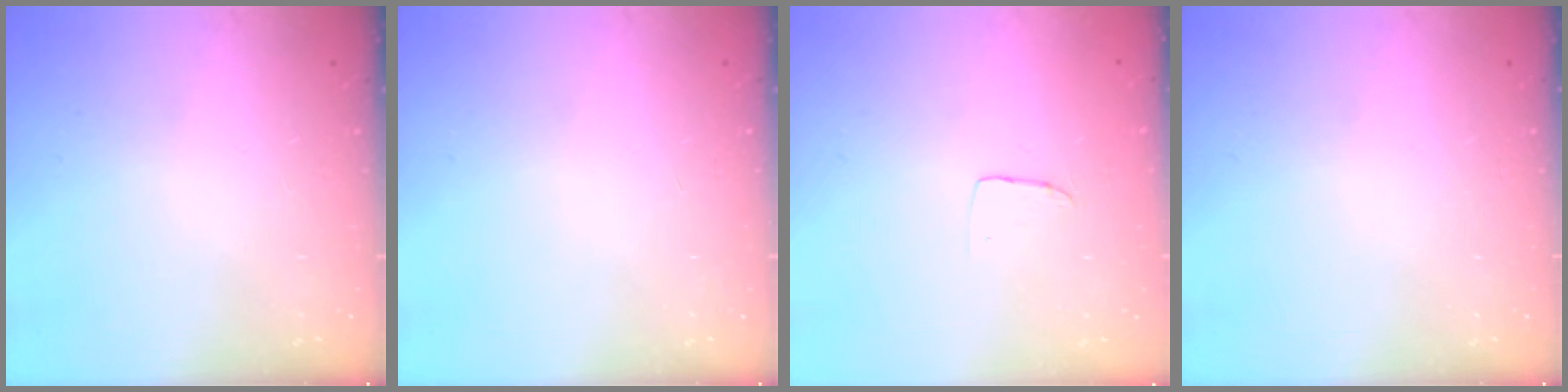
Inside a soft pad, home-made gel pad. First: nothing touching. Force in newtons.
{"total": 0.0}
{"total": 2.9, "press": 2.9, "slide": 0.1}
{"total": 0.0}